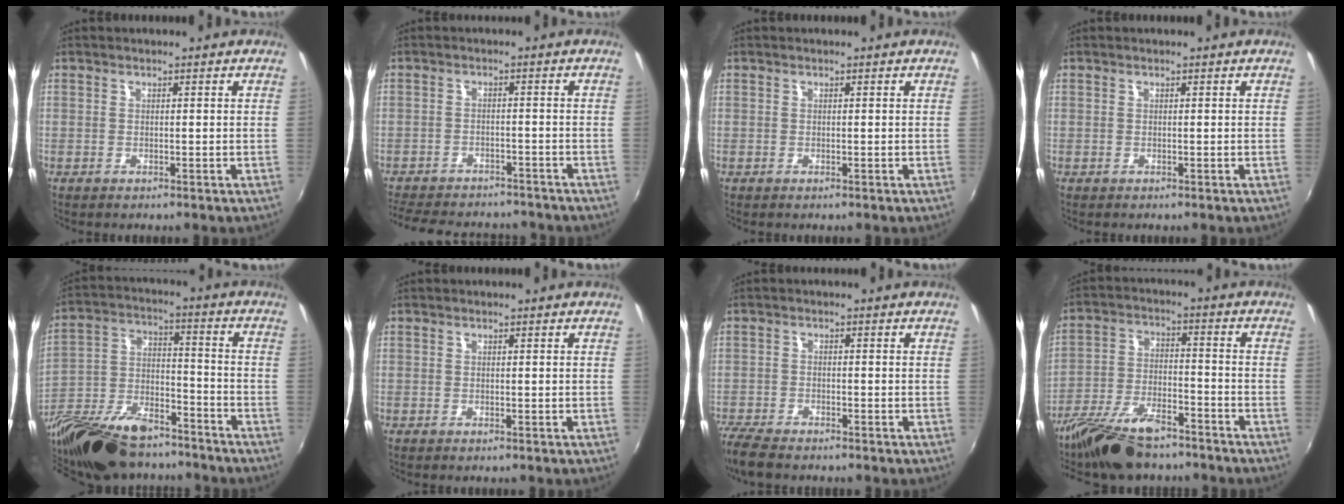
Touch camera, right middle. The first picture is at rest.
{"total": 15.2, "force": [-13.1, 5.2, 5.8], "torque": [-0.134, -0.001, -0.182]}
{"total": 0.0}
{"total": 0.0}
{"total": 25.1, "force": [-18.2, 10.9, 13.4], "torque": [-0.287, -0.019, -0.301]}
{"total": 0.0}
{"total": 6.0, "force": [-5.3, 1.0, 2.6], "torque": [-0.077, -0.026, -0.102]}
{"total": 13.7, "force": [-10.9, 5.0, 6.7], "torque": [-0.147, -0.012, -0.194]}